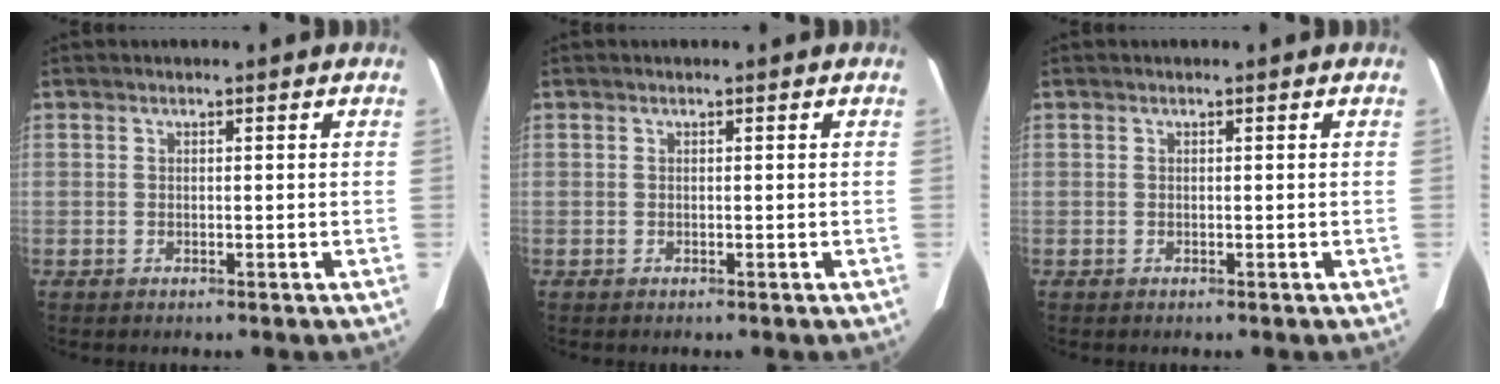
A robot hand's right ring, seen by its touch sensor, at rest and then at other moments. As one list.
[{"total": 0.0}, {"total": 0.0}]